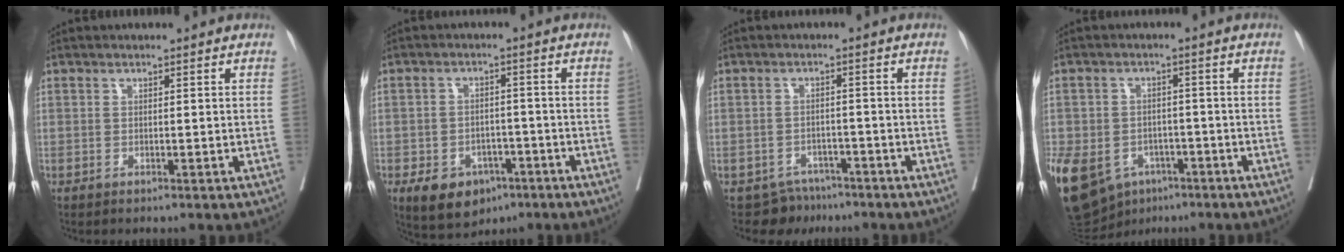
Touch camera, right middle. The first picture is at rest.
{"total": 8.2, "force": [-4.6, 5.5, 4.0], "torque": [-0.060, 0.007, -0.063]}
{"total": 4.1, "force": [-3.5, 2.1, -0.7], "torque": [0.018, 0.008, -0.055]}
{"total": 26.2, "force": [-11.8, 19.8, 12.5], "torque": [-0.391, -0.024, -0.172]}